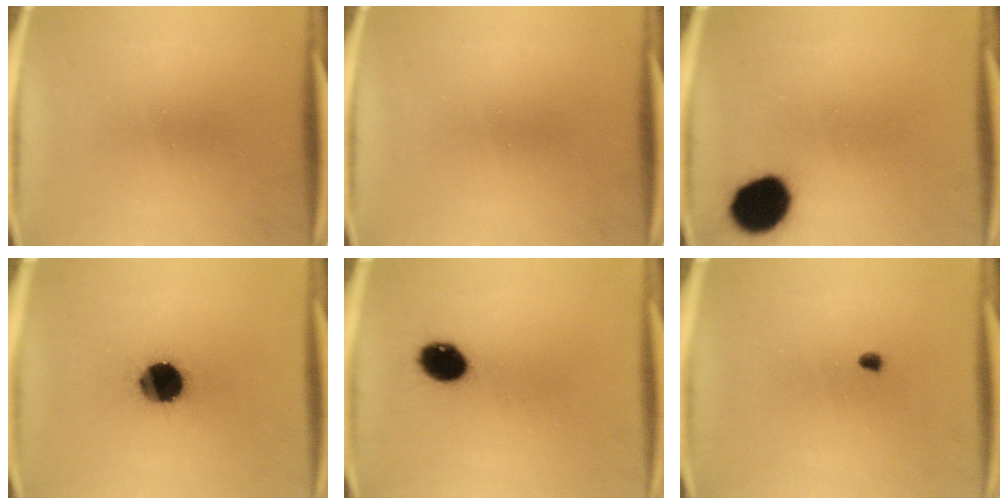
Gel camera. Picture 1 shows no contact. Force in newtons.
{"total": 0.0}
{"total": 13.2}
{"total": 14.1}
{"total": 7.8}
{"total": 1.3}